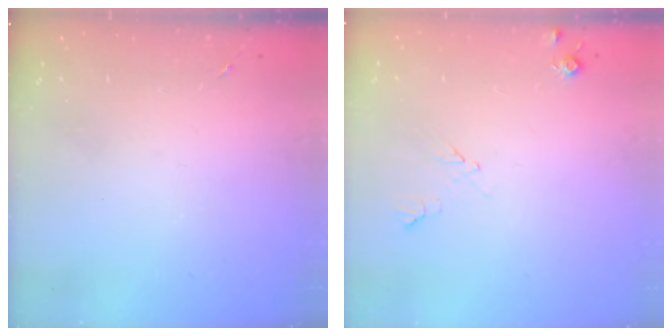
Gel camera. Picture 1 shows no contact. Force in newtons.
{"total": 5.8, "press": 5.8, "slide": 0.8}